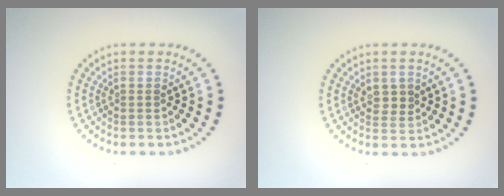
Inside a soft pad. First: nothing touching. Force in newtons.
{"total": 1.4, "press": 1.2, "slide": 0.6}